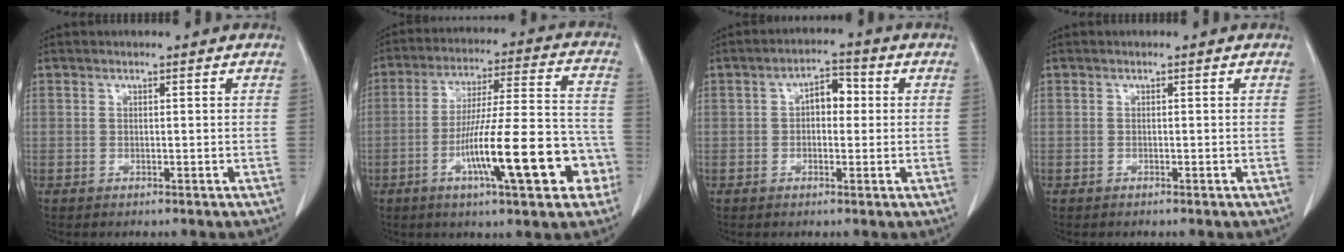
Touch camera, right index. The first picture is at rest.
{"total": 17.6, "force": [-6.5, 2.6, 16.2], "torque": [-0.251, 0.016, -0.094]}
{"total": 4.4, "force": [0.4, 2.4, 3.6], "torque": [-0.056, 0.020, 0.004]}
{"total": 0.0}